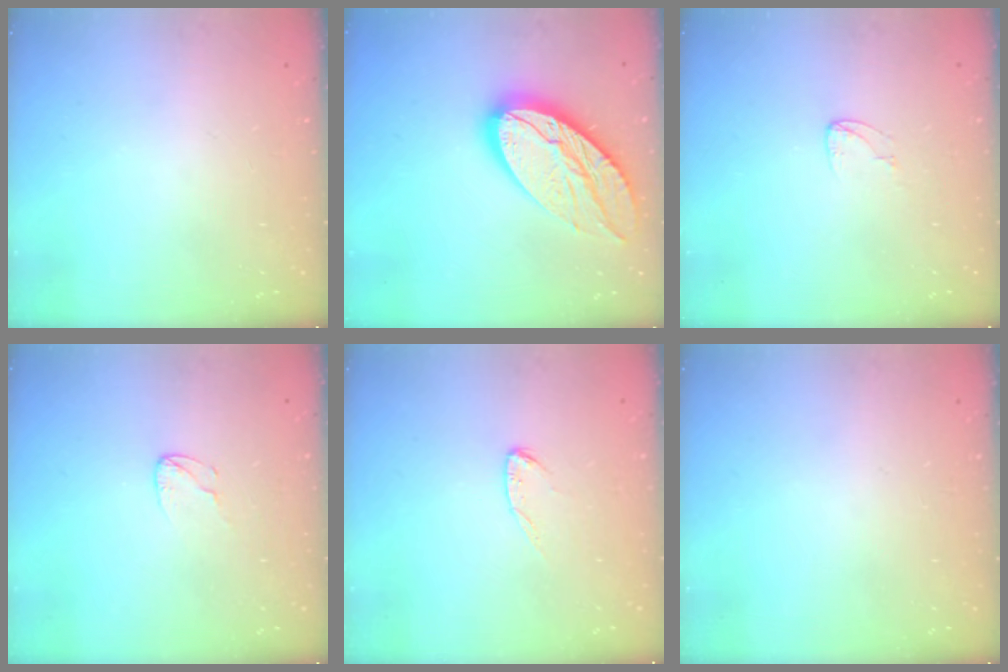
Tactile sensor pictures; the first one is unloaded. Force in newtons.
{"total": 19.3, "press": 19.2, "slide": 1.8}
{"total": 3.9, "press": 3.8, "slide": 0.2}
{"total": 3.9, "press": 3.9, "slide": 0.3}
{"total": 4.4, "press": 4.4, "slide": 0.3}
{"total": 0.0}